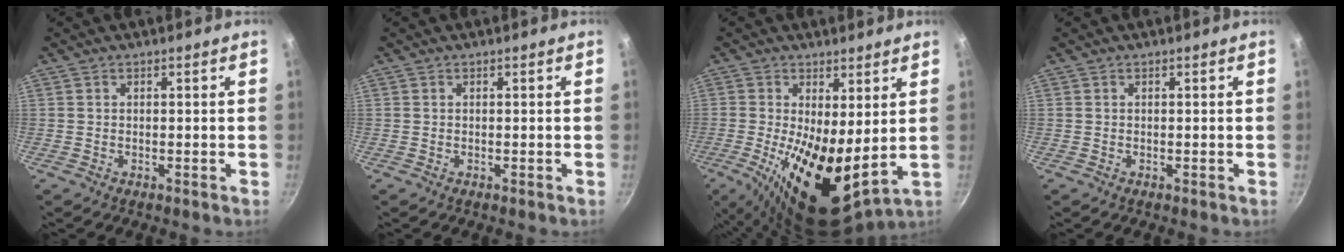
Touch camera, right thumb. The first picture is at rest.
{"total": 0.0}
{"total": 13.8, "force": [0.1, 5.8, 12.6], "torque": [-0.202, -0.031, 0.007]}
{"total": 0.0}